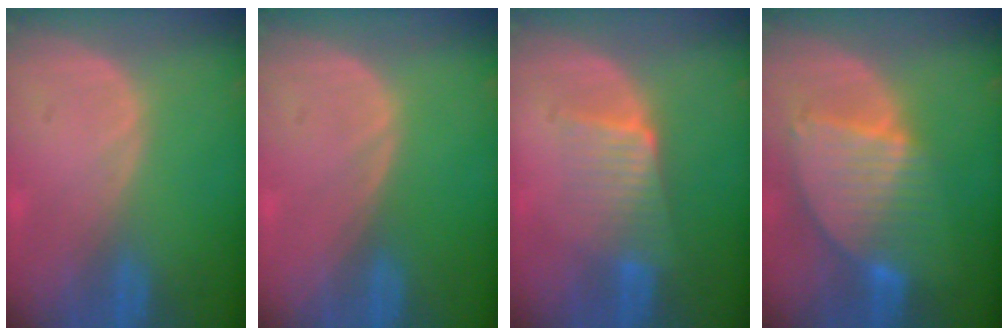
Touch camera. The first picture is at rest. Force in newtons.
{"total": 0.0}
{"total": 5.7, "press": 5.4, "slide": 1.9}
{"total": 8.5, "press": 7.5, "slide": 4.0}